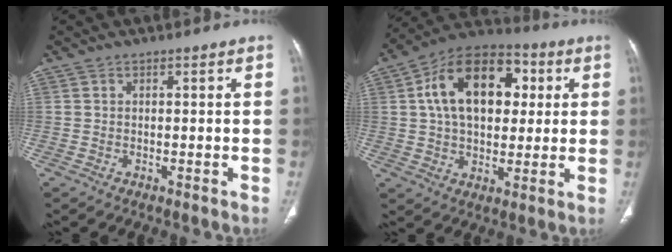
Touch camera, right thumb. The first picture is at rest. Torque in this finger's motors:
{"motor_torque": [0.92, 4.09, 1.42, -0.06, 0.25]}